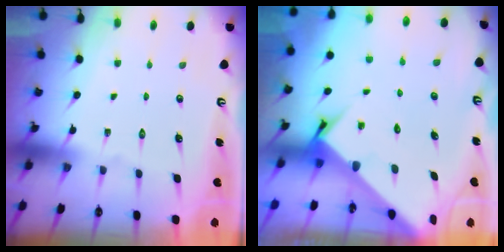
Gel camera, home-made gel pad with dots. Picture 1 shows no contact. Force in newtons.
{"total": 3.6, "press": 3.6, "slide": 0.2}